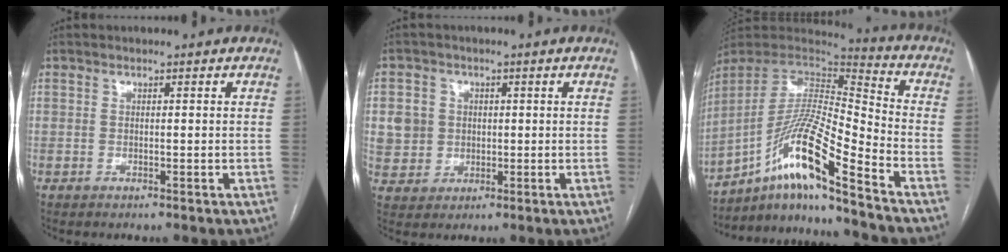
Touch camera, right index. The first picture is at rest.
{"total": 6.0, "force": [0.9, 5.8, 1.2], "torque": [-0.025, 0.017, 0.027]}
{"total": 16.4, "force": [-10.8, 0.0, 12.4], "torque": [-0.240, 0.006, -0.194]}